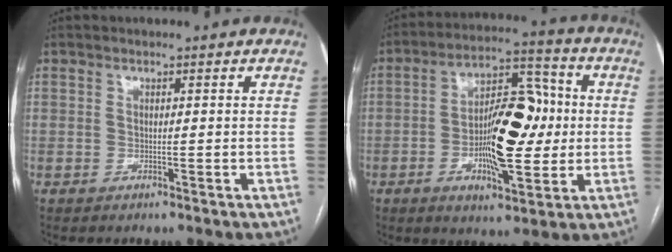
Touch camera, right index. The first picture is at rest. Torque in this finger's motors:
{"motor_torque": [0.70, 0.31, 0.31, 0.17]}